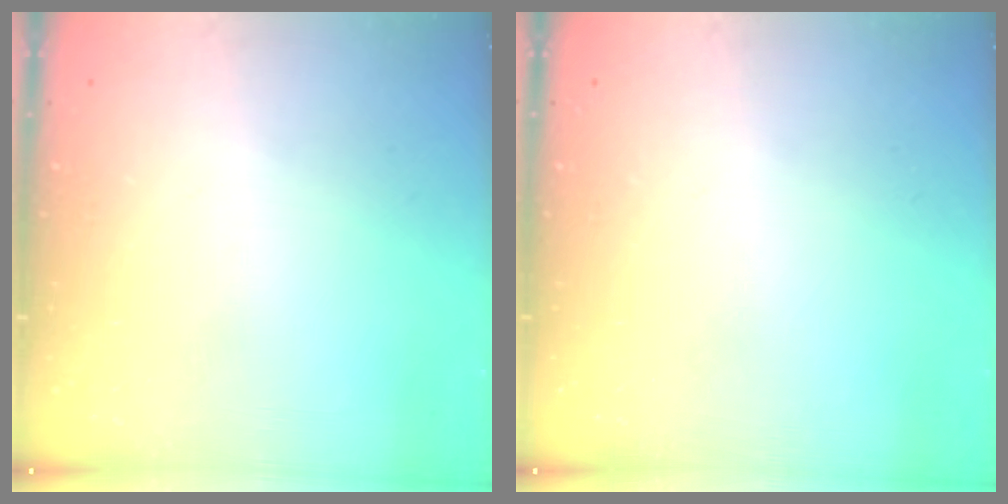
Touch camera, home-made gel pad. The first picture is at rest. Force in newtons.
{"total": 0.0}